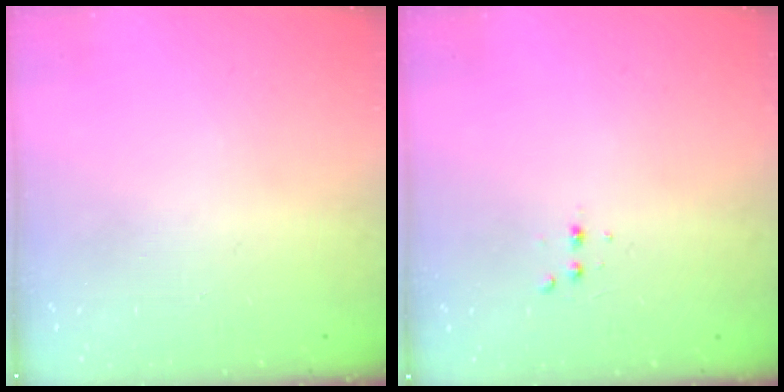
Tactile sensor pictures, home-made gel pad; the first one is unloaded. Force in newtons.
{"total": 2.9, "press": 2.7, "slide": 1.0}